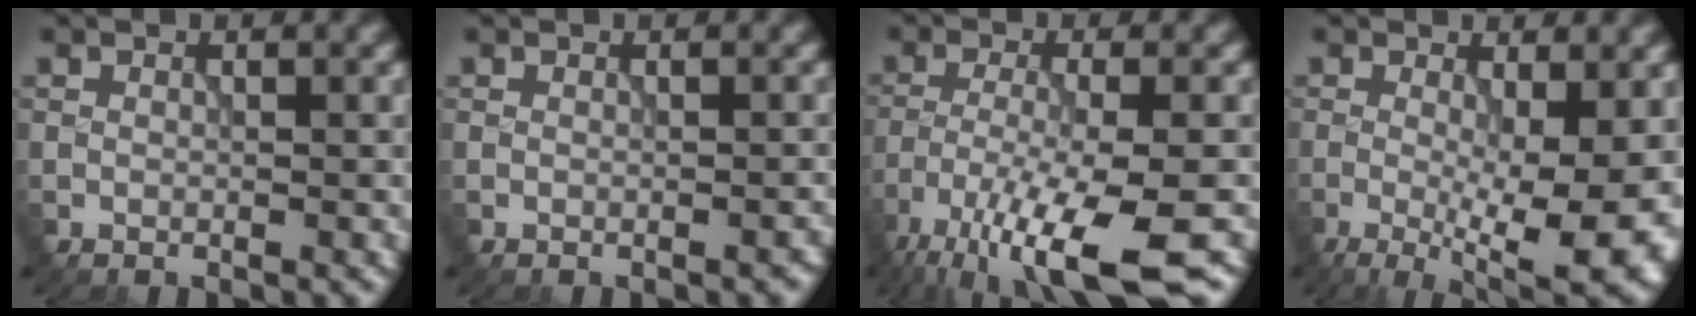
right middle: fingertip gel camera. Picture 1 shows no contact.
{"total": 0.7, "force": [-0.6, 0.1, 0.2], "torque": [-0.003, 0.001, -0.010]}
{"total": 10.0, "force": [-6.5, 2.1, 7.3], "torque": [-0.137, -0.016, -0.114]}
{"total": 10.0, "force": [-1.4, 3.2, 9.4], "torque": [-0.140, -0.019, -0.019]}